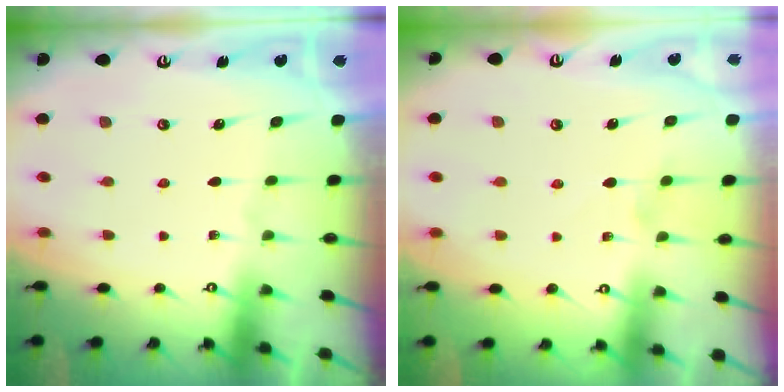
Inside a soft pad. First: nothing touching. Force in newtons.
{"total": 1.3, "press": 1.3, "slide": 0.3}